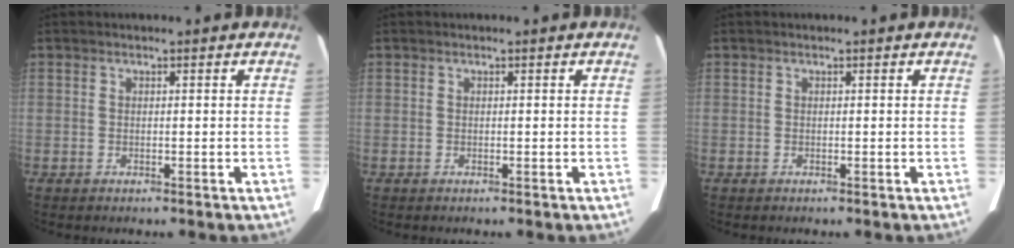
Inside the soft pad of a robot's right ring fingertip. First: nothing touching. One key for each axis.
{"total": 0.0}
{"total": 0.0}